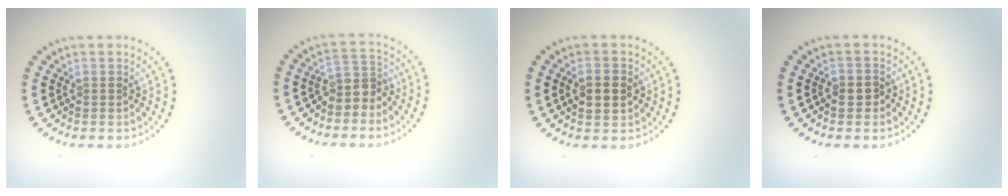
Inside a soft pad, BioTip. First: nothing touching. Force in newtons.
{"total": 2.6, "press": 2.0, "slide": 1.6}
{"total": 3.4, "press": 3.4, "slide": 0.1}
{"total": 1.2, "press": 1.1, "slide": 0.5}